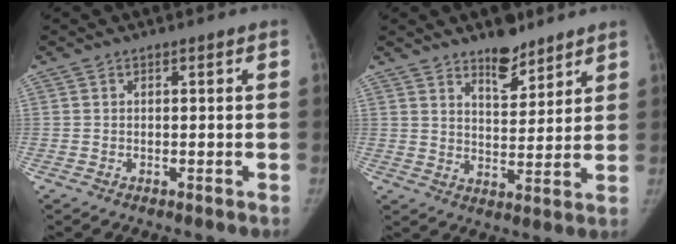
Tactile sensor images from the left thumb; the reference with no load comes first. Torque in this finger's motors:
{"motor_torque": [0.51, -0.33, 0.83, -0.90, 0.20]}